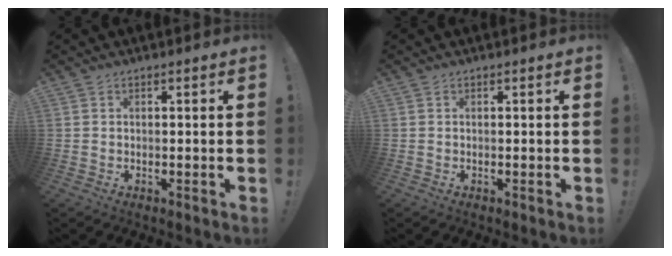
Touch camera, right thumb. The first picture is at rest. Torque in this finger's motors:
{"motor_torque": [-0.13, 0.00, -0.13, 0.05, 0.03]}